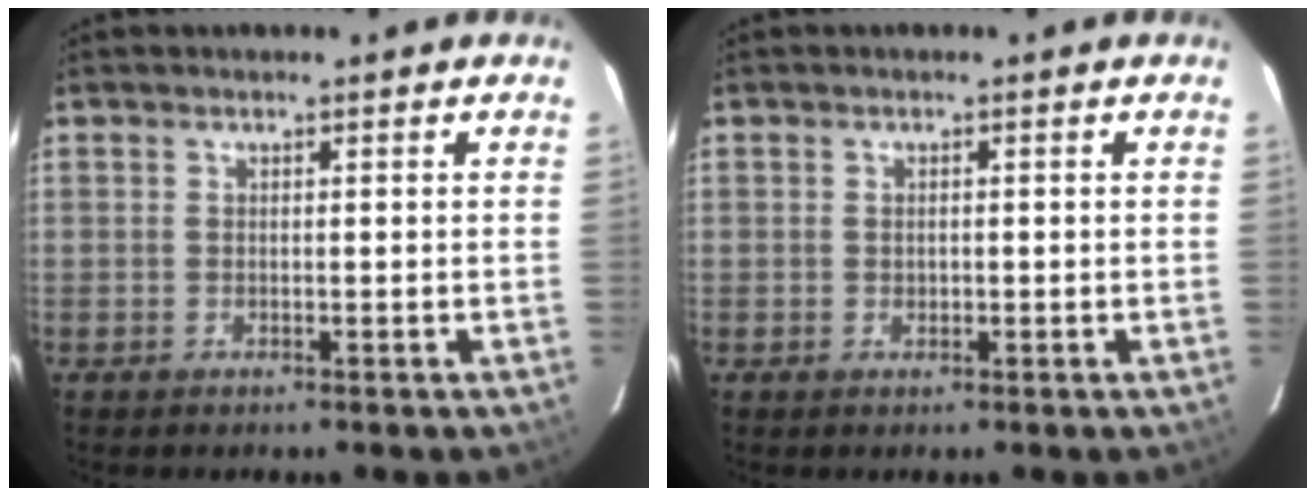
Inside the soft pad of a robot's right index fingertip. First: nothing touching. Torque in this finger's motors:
{"motor_torque": [-0.09, 0.00, -0.06, 0.00]}